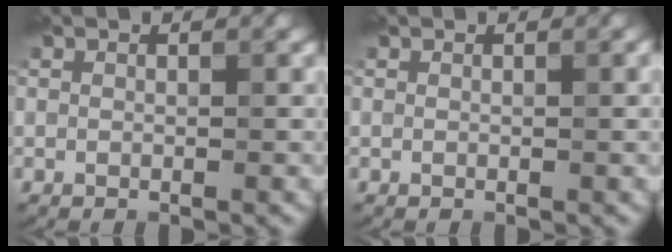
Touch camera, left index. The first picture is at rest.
{"total": 0.7, "force": [0.1, 0.1, 0.6], "torque": [-0.006, 0.002, 0.000]}